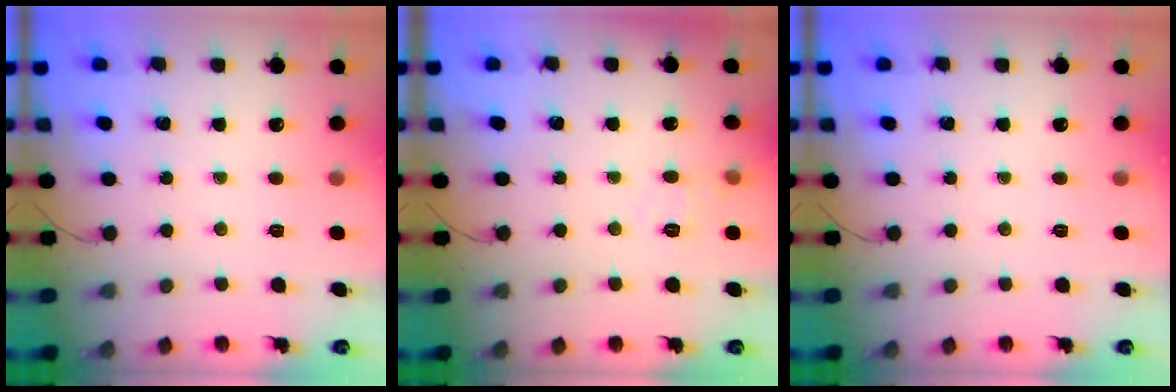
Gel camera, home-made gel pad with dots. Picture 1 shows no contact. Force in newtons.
{"total": 6.0, "press": 5.9, "slide": 1.3}
{"total": 0.0}